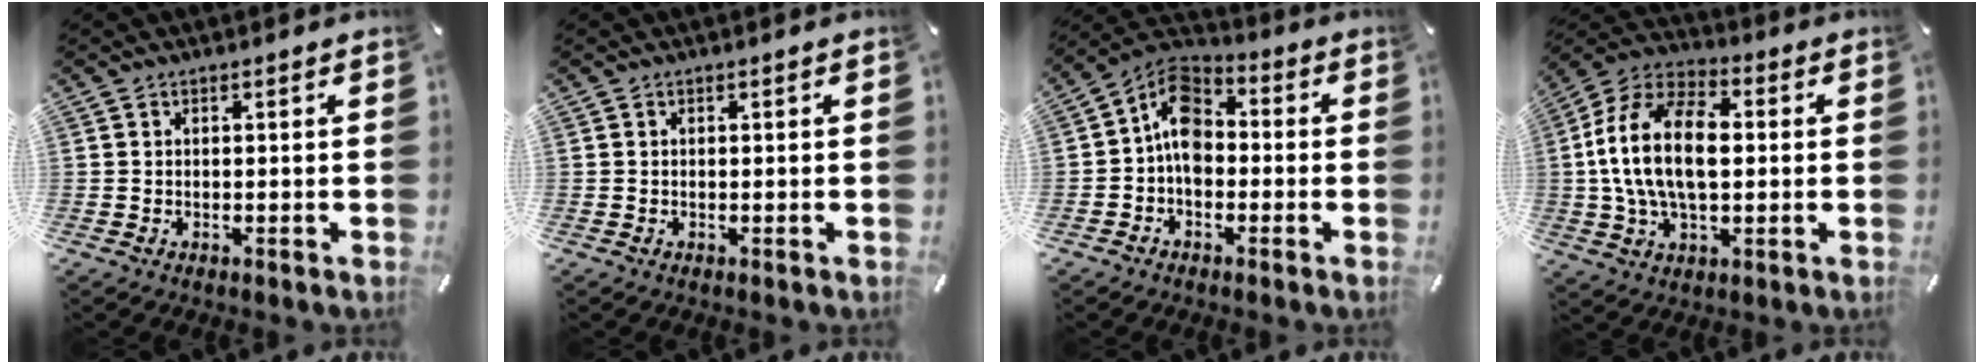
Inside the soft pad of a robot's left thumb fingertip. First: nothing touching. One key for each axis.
{"total": 0.0}
{"total": 9.1, "fx": -1.2, "fy": 6.7, "fz": 6.1, "tx": -0.114, "ty": 0.012, "tz": -0.023}
{"total": 16.5, "fx": 0.0, "fy": 10.2, "fz": 13.0, "tx": -0.287, "ty": 0.010, "tz": -0.003}